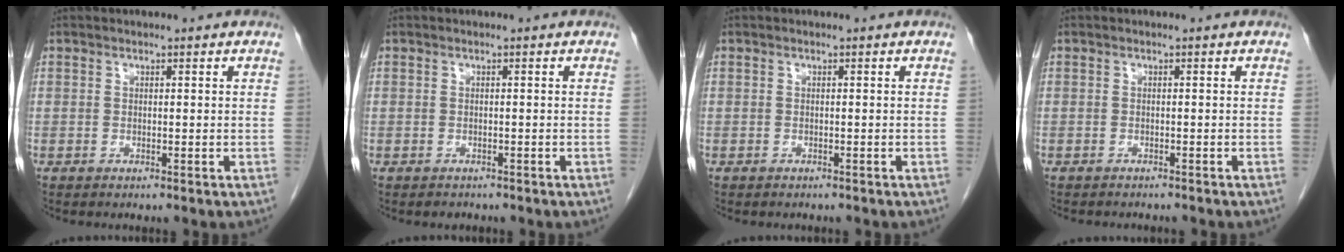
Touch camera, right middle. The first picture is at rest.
{"total": 1.2, "force": [-1.0, 0.6, 0.0], "torque": [-0.007, 0.000, -0.014]}
{"total": 1.4, "force": [-1.2, 0.5, 0.4], "torque": [-0.016, -0.002, -0.012]}
{"total": 4.1, "force": [-3.7, 1.2, 1.5], "torque": [-0.021, -0.004, -0.042]}